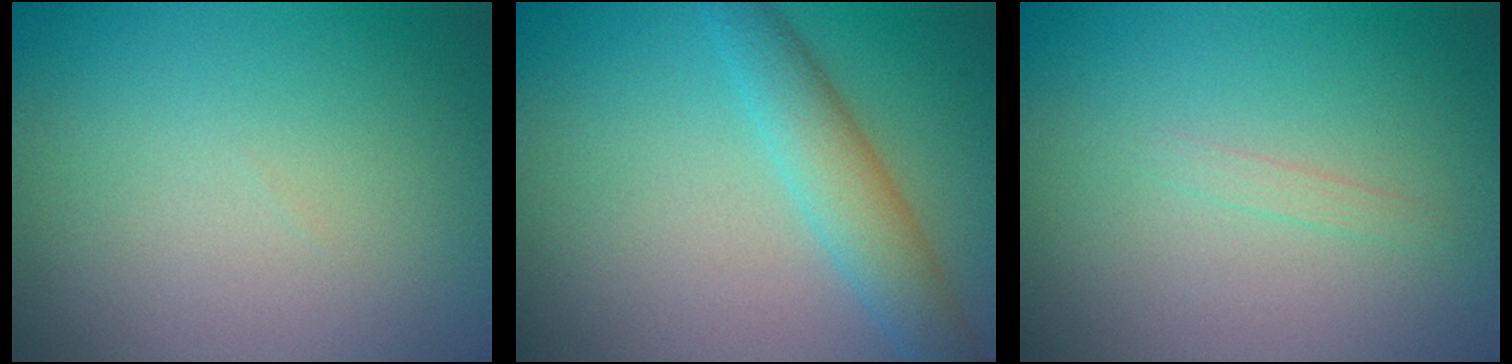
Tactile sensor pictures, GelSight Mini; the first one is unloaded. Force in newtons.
{"total": 3.8, "press": 3.8, "slide": 0.1}
{"total": 0.7, "press": 0.7, "slide": 0.0}